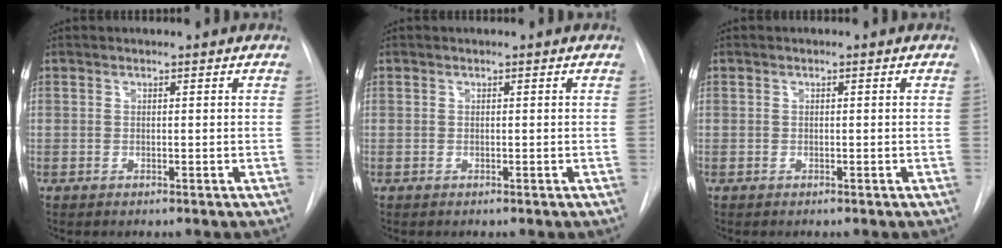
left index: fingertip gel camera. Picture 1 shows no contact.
{"total": 0.0}
{"total": 0.0}